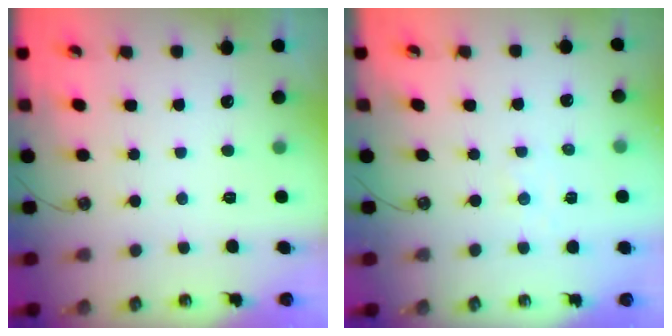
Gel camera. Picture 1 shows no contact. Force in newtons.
{"total": 1.1, "press": 1.0, "slide": 0.2}